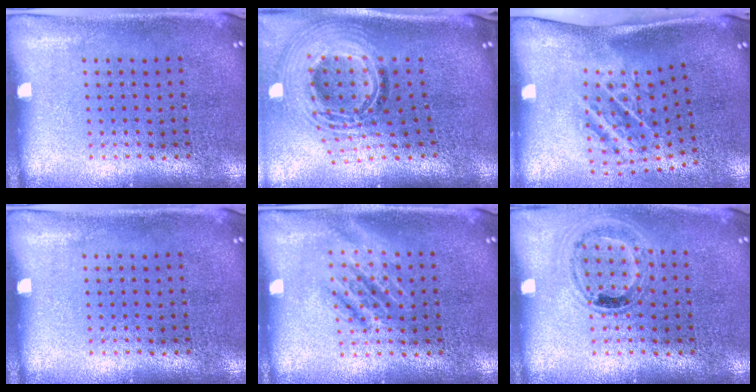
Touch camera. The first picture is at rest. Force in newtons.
{"total": 2.4, "press": 1.8, "slide": 1.6}
{"total": 2.0, "press": 1.2, "slide": 1.6}
{"total": 0.0}
{"total": 1.2, "press": 1.2, "slide": 0.2}
{"total": 1.0, "press": 1.0, "slide": 0.3}